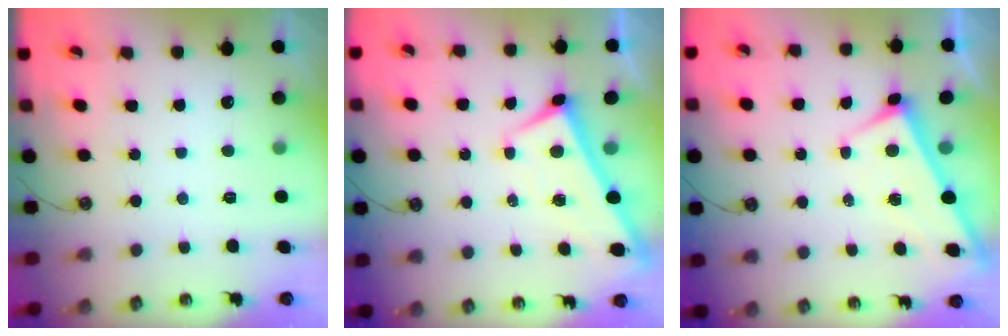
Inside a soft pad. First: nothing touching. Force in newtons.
{"total": 1.9, "press": 1.9, "slide": 0.2}
{"total": 3.1, "press": 3.1, "slide": 0.1}